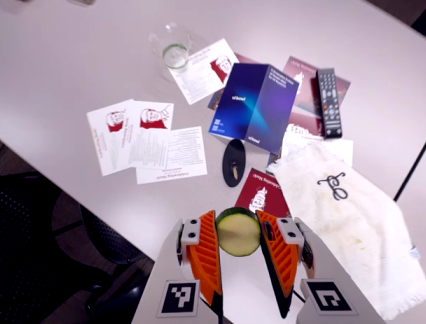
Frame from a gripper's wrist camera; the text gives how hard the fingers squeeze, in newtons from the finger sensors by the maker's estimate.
{"total": 10.7, "left": 10.6, "right": 10.9}